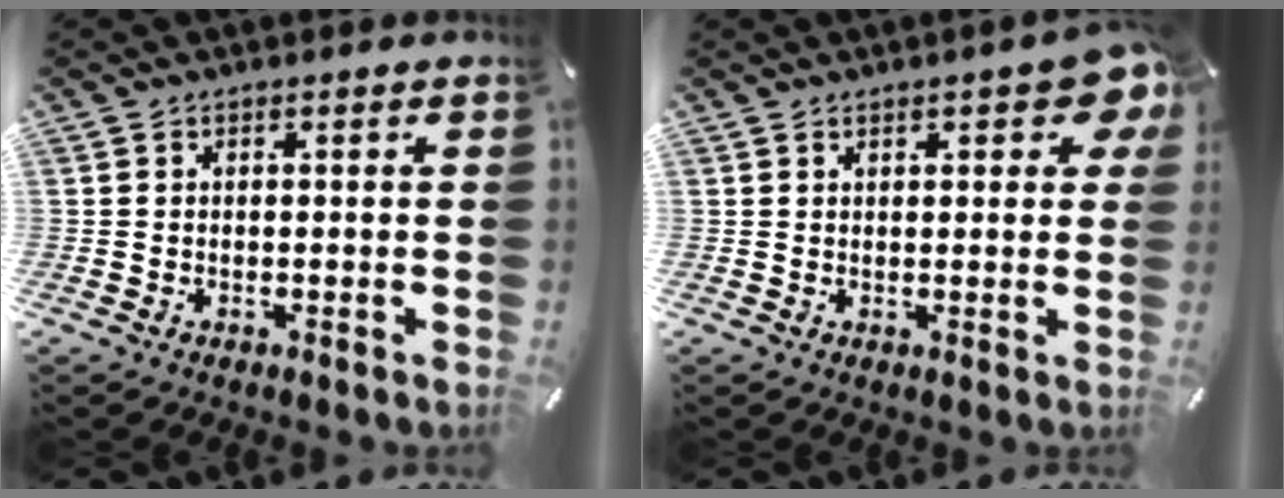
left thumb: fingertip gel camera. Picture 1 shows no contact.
{"total": 6.9, "force": [3.1, 2.8, 5.4], "torque": [-0.075, -0.005, 0.052]}